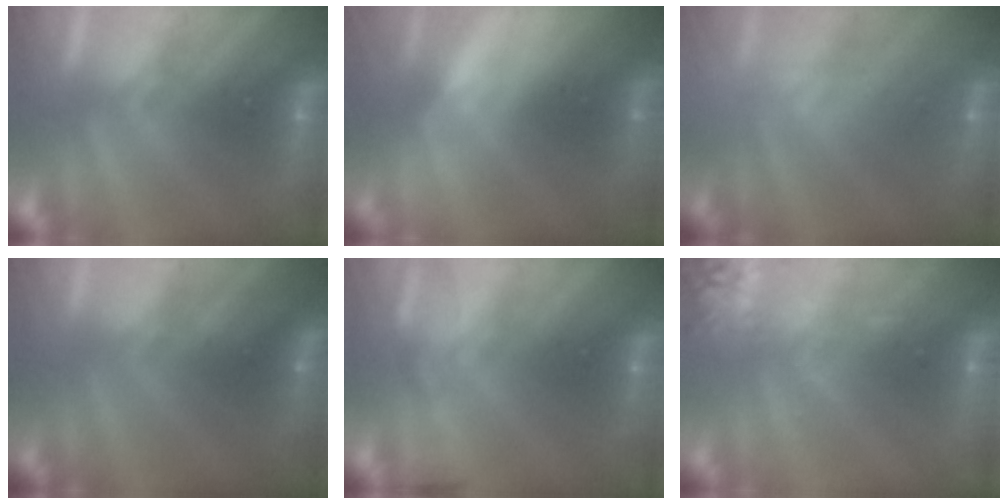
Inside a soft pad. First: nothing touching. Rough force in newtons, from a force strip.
{"total": 2.9}
{"total": 2.5}
{"total": 2.2}
{"total": 5.0}
{"total": 2.6}